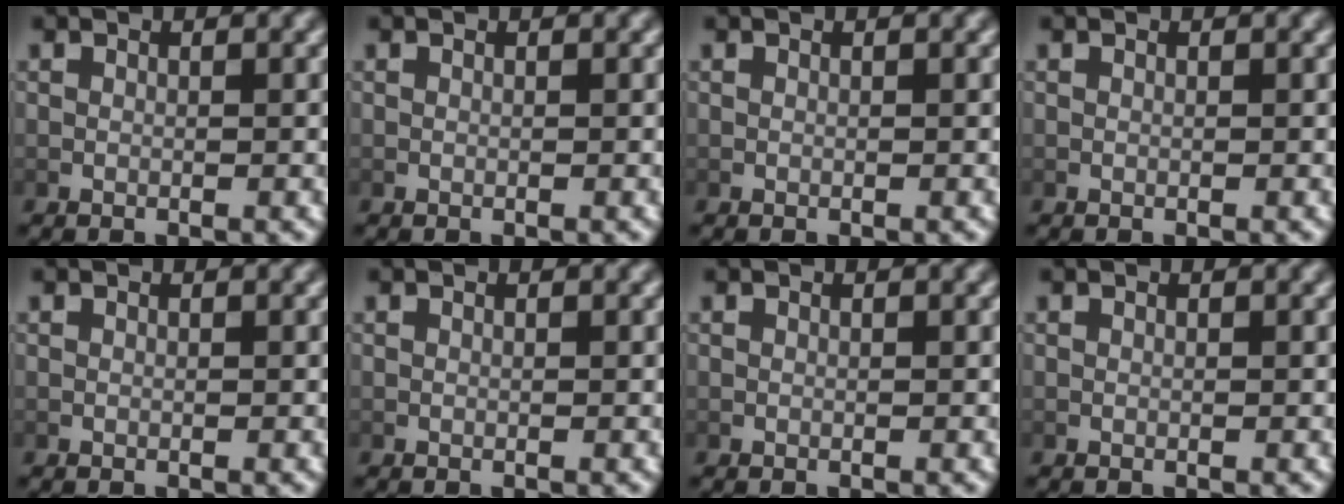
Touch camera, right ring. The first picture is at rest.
{"total": 0.0}
{"total": 0.0}
{"total": 0.0}
{"total": 0.0}
{"total": 0.0}
{"total": 0.0}
{"total": 0.0}